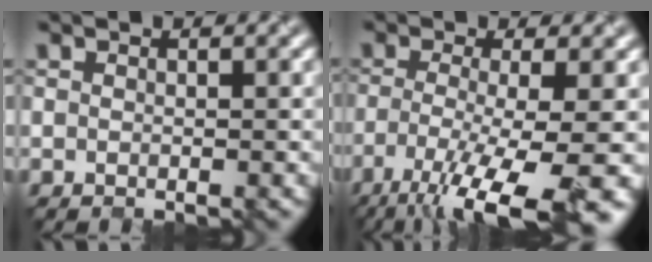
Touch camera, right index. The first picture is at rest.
{"total": 11.0, "force": [-5.3, 2.8, 9.3], "torque": [-0.155, -0.023, -0.086]}